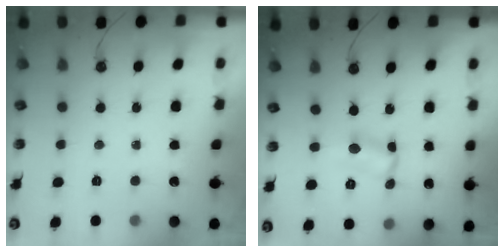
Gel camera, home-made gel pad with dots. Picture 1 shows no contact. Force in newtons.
{"total": 2.9, "press": 1.4, "slide": 2.5}